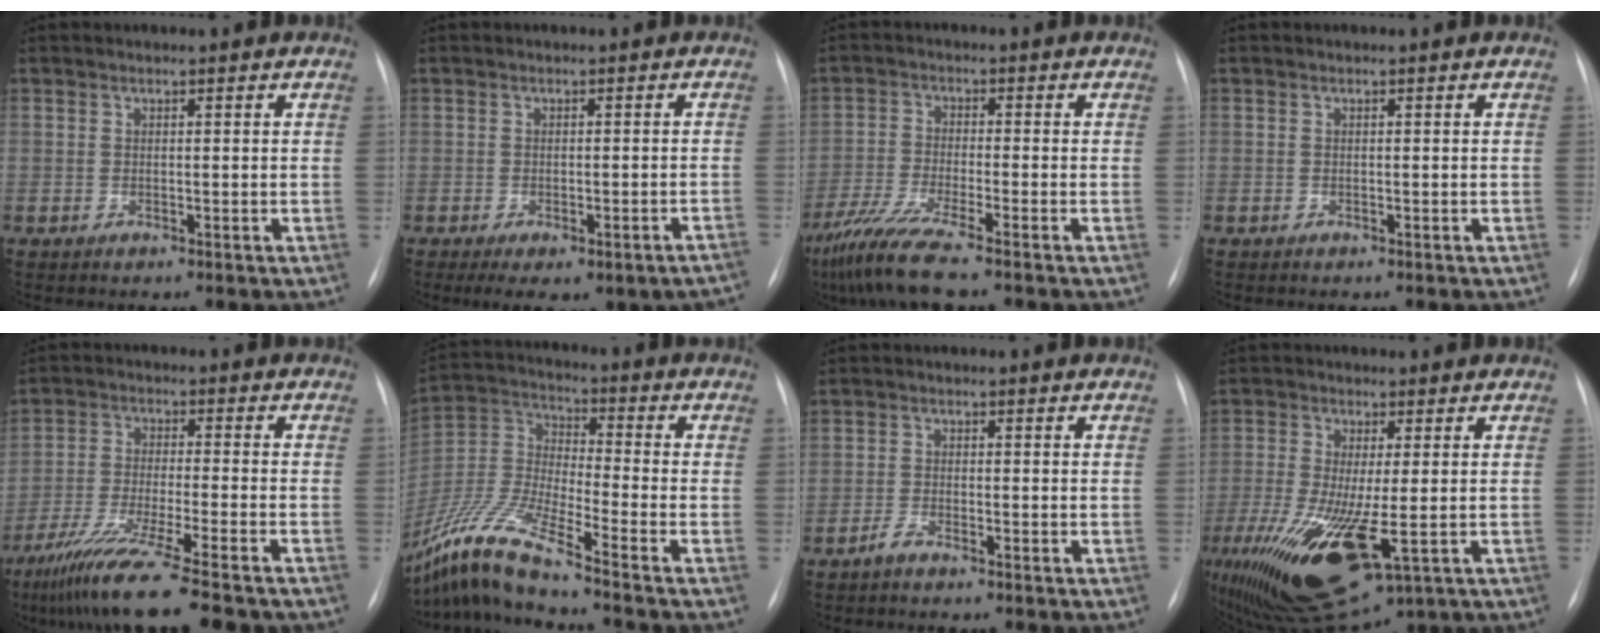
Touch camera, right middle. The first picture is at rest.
{"total": 10.7, "force": [-8.0, 3.3, 6.3], "torque": [-0.061, 0.009, -0.094]}
{"total": 8.3, "force": [-6.4, -0.5, 5.3], "torque": [-0.107, -0.031, -0.120]}
{"total": 0.0}
{"total": 14.0, "force": [-10.8, -0.2, 8.9], "torque": [-0.165, -0.049, -0.177]}
{"total": 13.4, "force": [-10.8, -1.2, 7.8], "torque": [-0.180, -0.017, -0.214]}
{"total": 1.6, "force": [-1.4, 0.1, 0.8], "torque": [-0.023, -0.002, -0.029]}
{"total": 16.4, "force": [-5.2, 5.2, 14.7], "torque": [-0.297, -0.047, -0.071]}